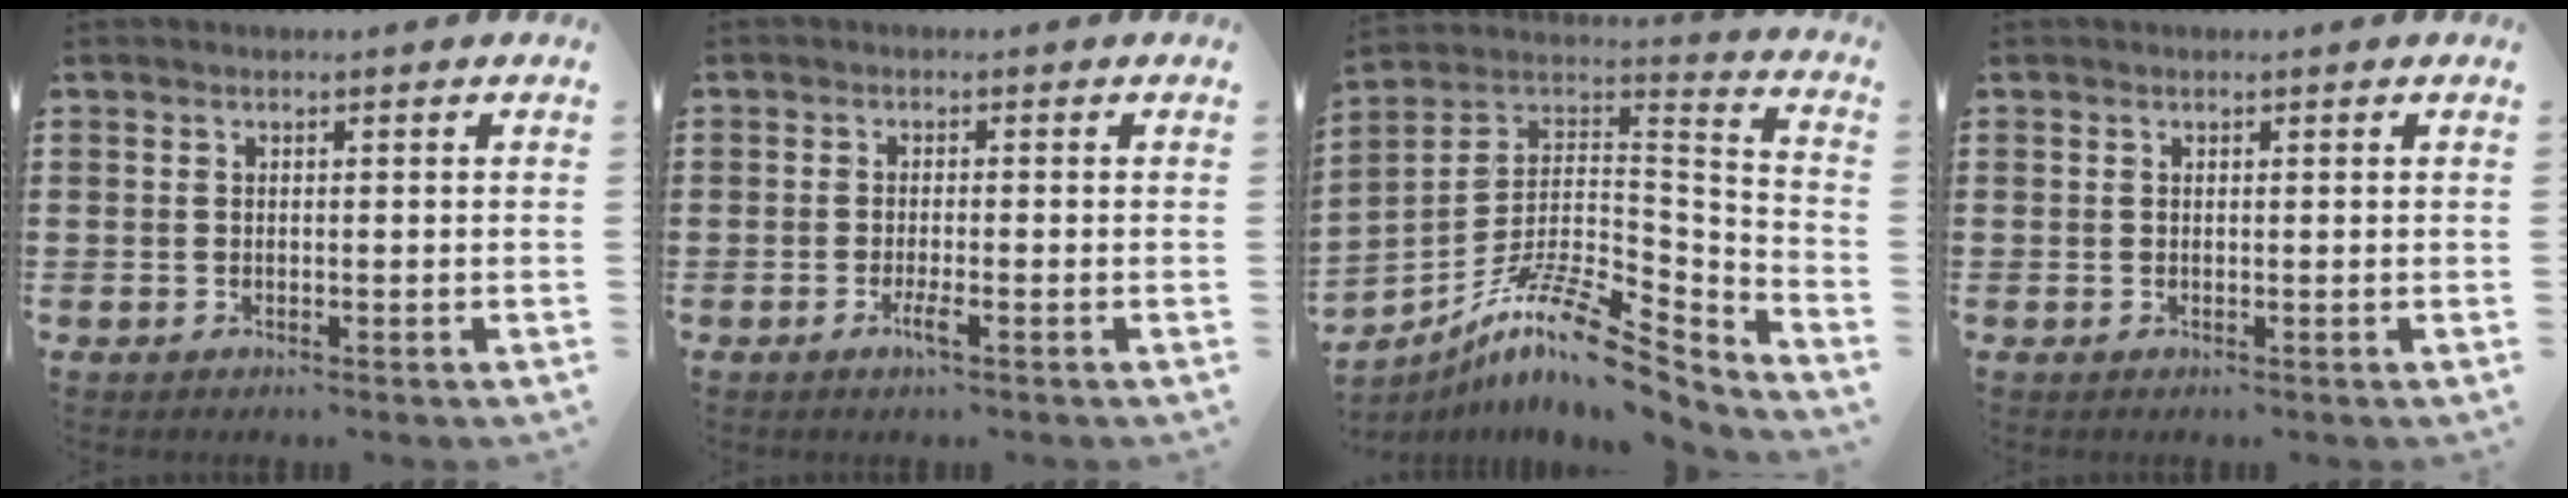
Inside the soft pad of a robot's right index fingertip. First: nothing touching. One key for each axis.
{"total": 2.6, "fx": -1.4, "fy": 0.2, "fz": 2.2, "tx": -0.050, "ty": -0.007, "tz": -0.029}
{"total": 12.9, "fx": -8.7, "fy": 3.6, "fz": 8.8, "tx": -0.160, "ty": 0.014, "tz": -0.162}
{"total": 0.0}